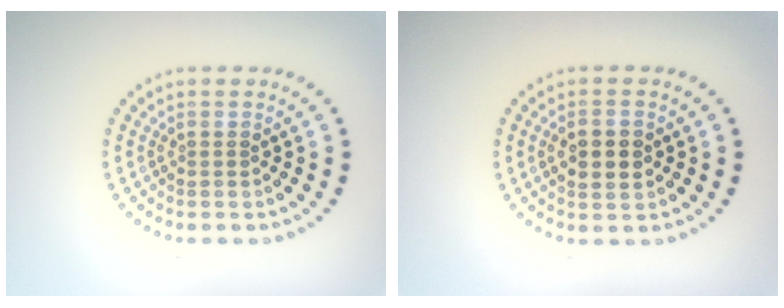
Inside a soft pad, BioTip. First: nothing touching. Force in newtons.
{"total": 2.4, "press": 2.4, "slide": 0.2}